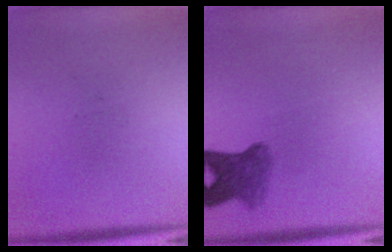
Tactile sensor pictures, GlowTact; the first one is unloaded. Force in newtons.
{"total": 5.0}